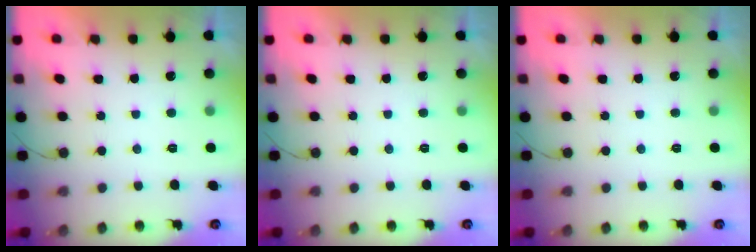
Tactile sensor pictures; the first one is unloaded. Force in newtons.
{"total": 0.0}
{"total": 0.0}